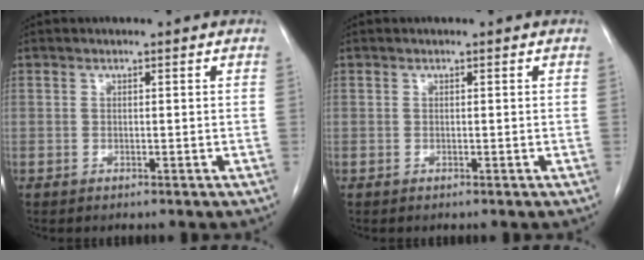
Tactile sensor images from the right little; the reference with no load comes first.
{"total": 0.0}